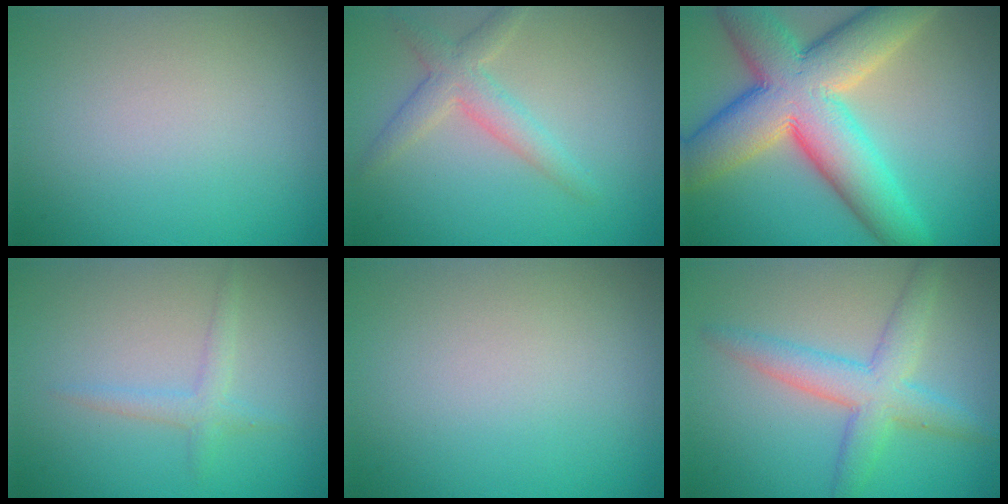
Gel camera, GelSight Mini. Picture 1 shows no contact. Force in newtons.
{"total": 2.8, "press": 2.8, "slide": 0.1}
{"total": 12.6, "press": 12.5, "slide": 0.7}
{"total": 1.6, "press": 1.6, "slide": 0.1}
{"total": 0.0}
{"total": 4.7, "press": 4.7, "slide": 0.1}